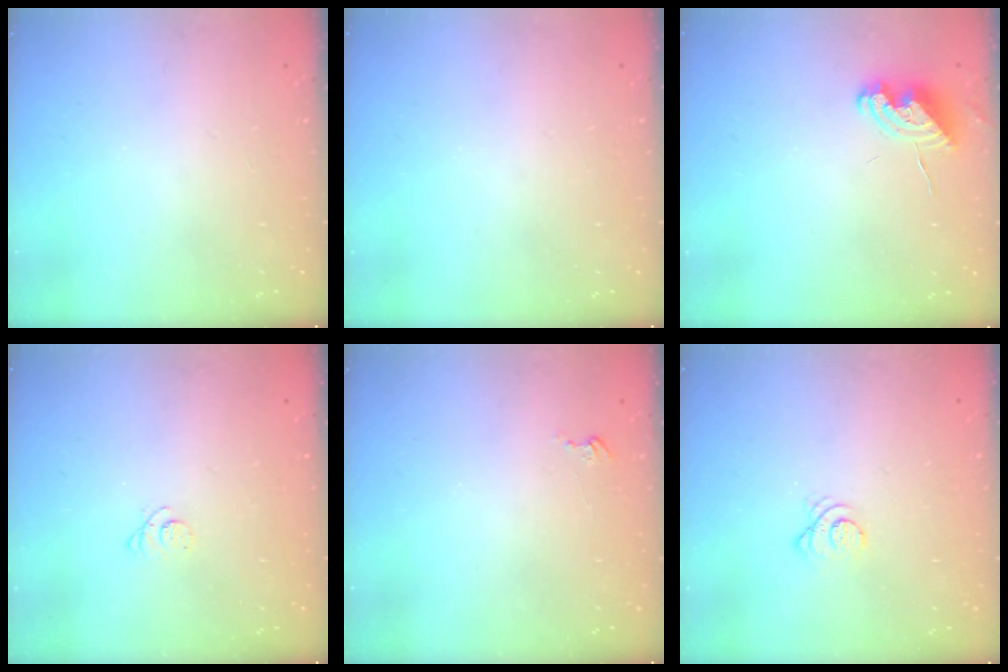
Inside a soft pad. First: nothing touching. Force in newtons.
{"total": 0.0}
{"total": 7.9, "press": 7.9, "slide": 0.6}
{"total": 2.5, "press": 2.5, "slide": 0.3}
{"total": 2.7, "press": 2.7, "slide": 0.3}
{"total": 3.2, "press": 3.1, "slide": 0.4}